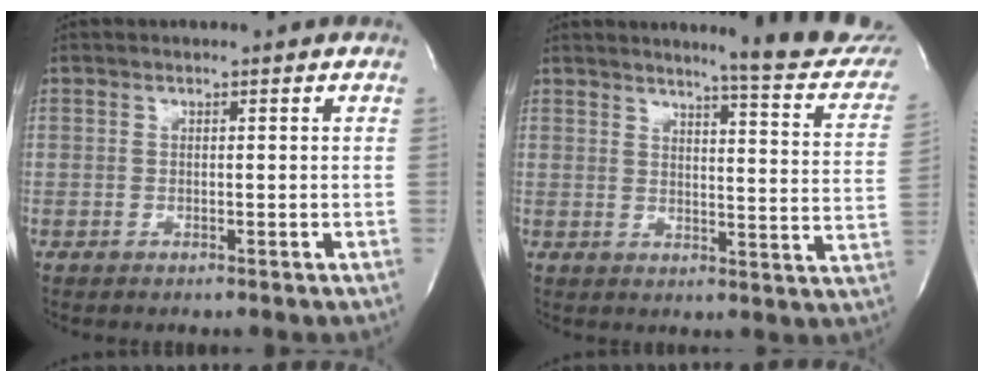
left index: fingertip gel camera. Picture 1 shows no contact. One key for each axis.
{"total": 14.1, "fx": 12.9, "fy": 0.3, "fz": 5.7, "tx": -0.068, "ty": -0.075, "tz": 0.135}